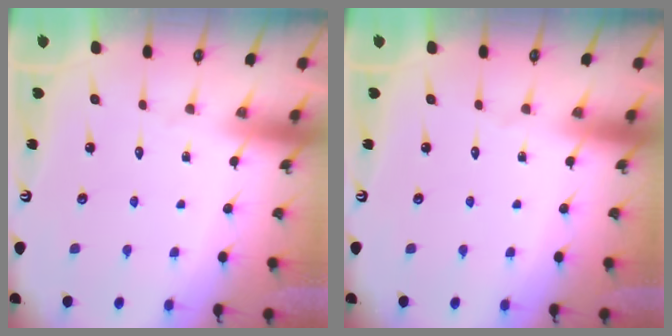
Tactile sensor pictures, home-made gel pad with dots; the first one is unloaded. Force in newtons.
{"total": 0.0}